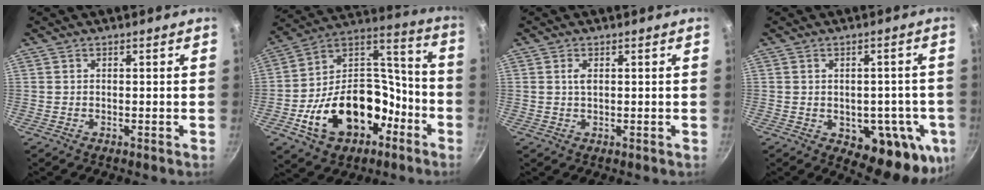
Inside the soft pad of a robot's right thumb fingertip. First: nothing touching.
{"total": 23.8, "force": [-9.7, 16.0, 14.7], "torque": [-0.210, 0.091, -0.148]}
{"total": 1.6, "force": [0.4, 0.8, 1.3], "torque": [-0.024, 0.001, 0.007]}
{"total": 15.6, "force": [-4.1, 8.4, 12.5], "torque": [-0.103, -0.010, -0.043]}